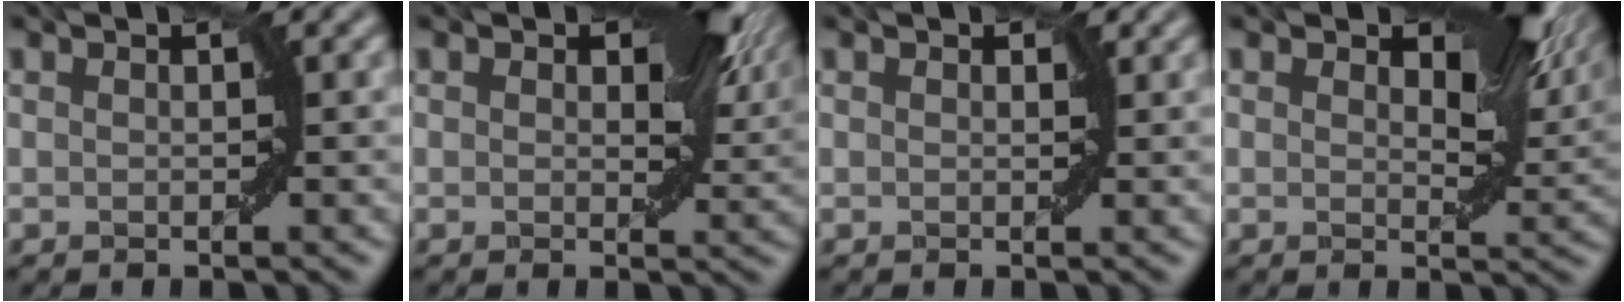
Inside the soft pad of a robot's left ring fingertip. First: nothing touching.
{"total": 6.9, "force": [2.4, 3.8, 5.3], "torque": [-0.060, 0.003, 0.030]}
{"total": 0.7, "force": [0.4, 0.4, 0.3], "torque": [0.002, -0.003, 0.005]}
{"total": 6.7, "force": [2.9, 3.3, 5.0], "torque": [-0.065, -0.002, 0.041]}